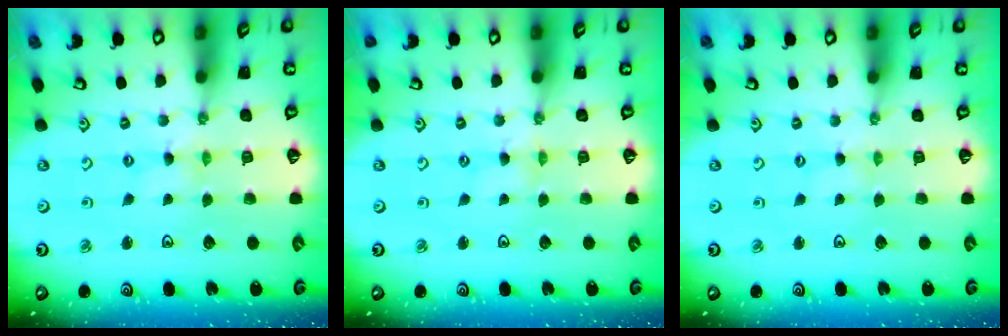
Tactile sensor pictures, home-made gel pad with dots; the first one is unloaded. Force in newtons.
{"total": 0.0}
{"total": 0.0}